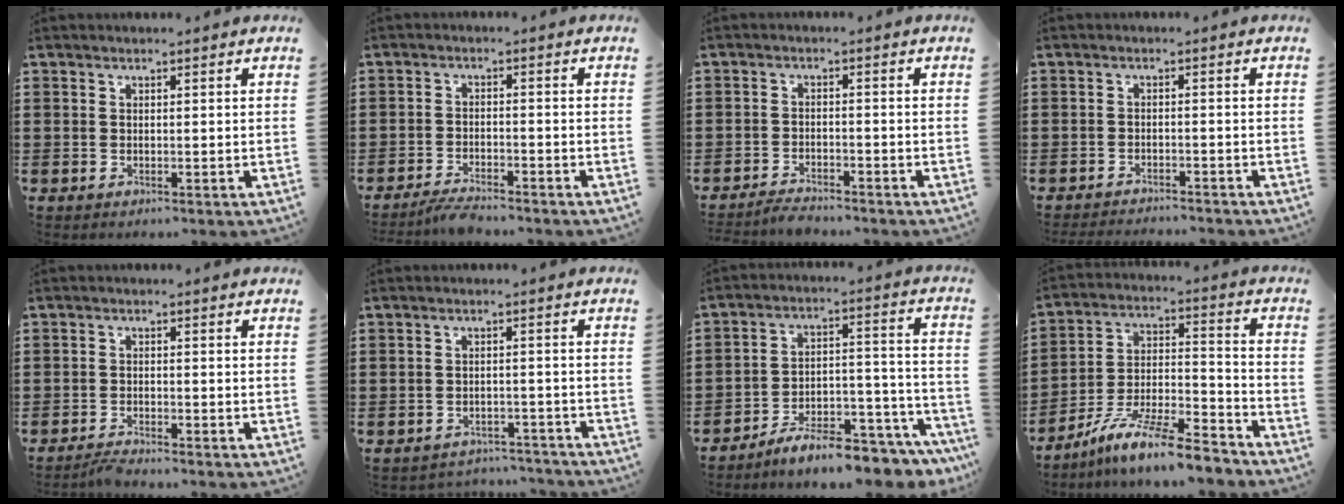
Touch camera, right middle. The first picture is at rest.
{"total": 2.8, "force": [-2.7, 0.1, 0.7], "torque": [-0.014, 0.001, -0.055]}
{"total": 2.6, "force": [-2.5, 0.2, 0.3], "torque": [-0.010, 0.000, -0.052]}
{"total": 2.0, "force": [-2.0, -0.1, 0.2], "torque": [-0.008, -0.001, -0.042]}
{"total": 1.9, "force": [-1.8, -0.1, 0.4], "torque": [-0.010, 0.001, -0.035]}
{"total": 2.8, "force": [-2.8, 0.3, 0.1], "torque": [-0.010, -0.002, -0.058]}
{"total": 8.0, "force": [-7.5, 0.4, 2.9], "torque": [-0.040, 0.015, -0.141]}
{"total": 10.9, "force": [-9.5, 0.6, 5.3], "torque": [-0.092, 0.020, -0.185]}